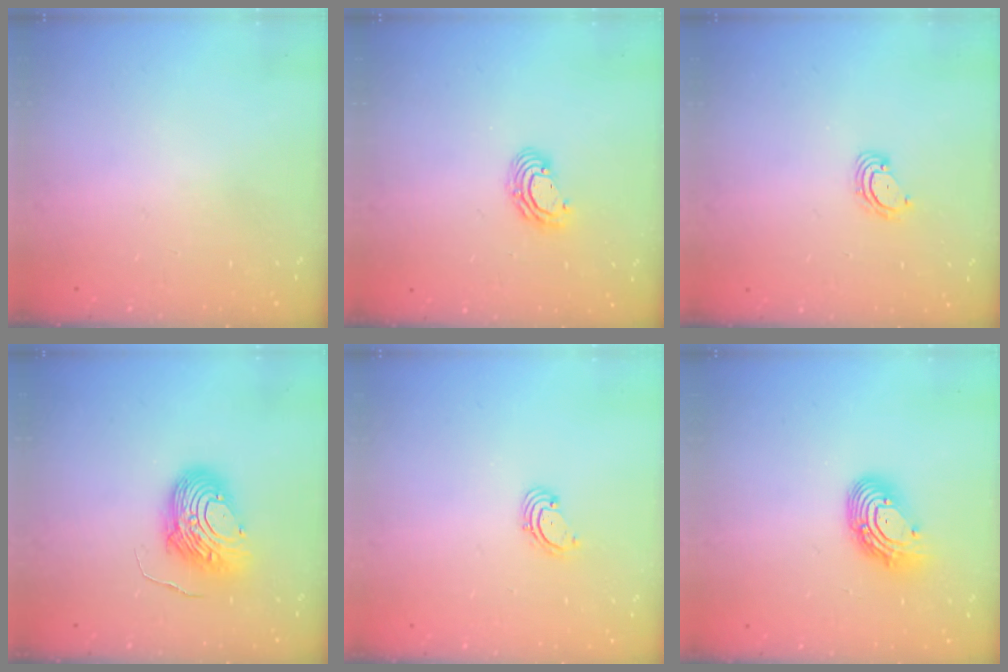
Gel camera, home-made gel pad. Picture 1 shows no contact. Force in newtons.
{"total": 6.2, "press": 6.2, "slide": 0.4}
{"total": 4.5, "press": 4.4, "slide": 0.5}
{"total": 11.2, "press": 11.2, "slide": 1.1}
{"total": 1.6, "press": 1.6, "slide": 0.2}
{"total": 11.5, "press": 11.5, "slide": 1.1}